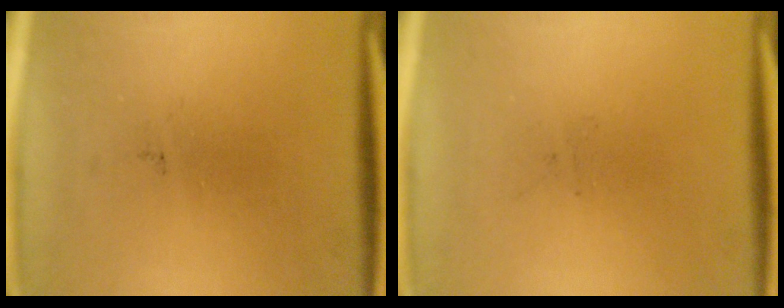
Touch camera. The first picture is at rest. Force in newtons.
{"total": 0.0}